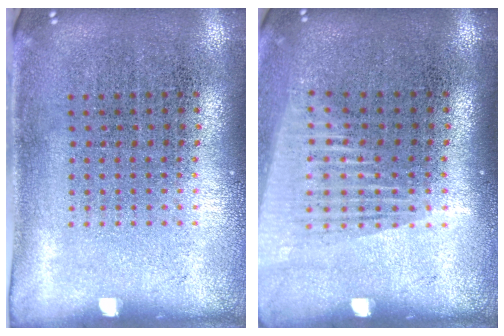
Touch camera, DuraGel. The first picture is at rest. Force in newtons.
{"total": 1.4, "press": 1.2, "slide": 0.8}